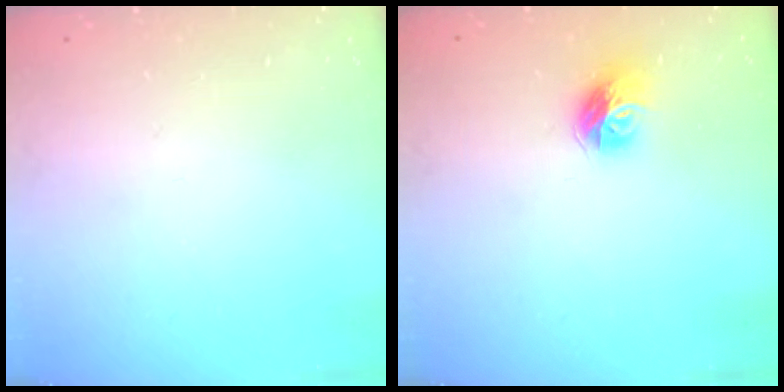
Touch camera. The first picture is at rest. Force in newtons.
{"total": 9.4, "press": 9.4, "slide": 0.5}